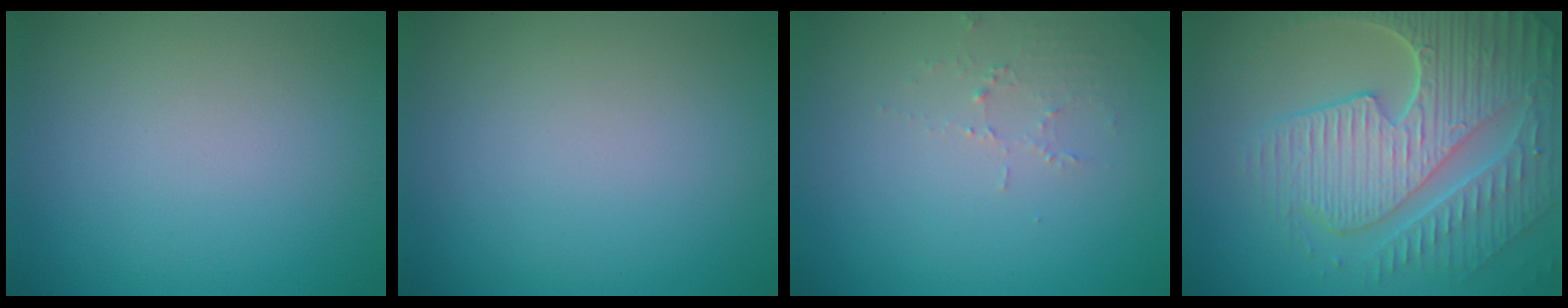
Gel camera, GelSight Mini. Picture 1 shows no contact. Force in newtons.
{"total": 0.0}
{"total": 1.5, "press": 1.5, "slide": 0.2}
{"total": 9.2, "press": 6.6, "slide": 6.4}